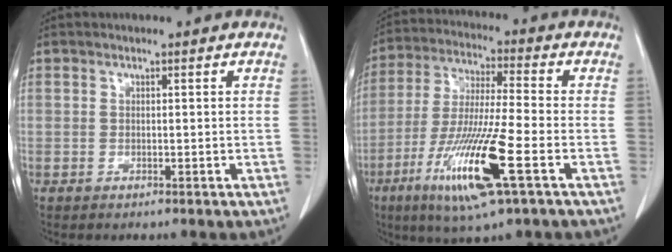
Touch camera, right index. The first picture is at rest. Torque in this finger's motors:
{"motor_torque": [1.76, -0.38, 0.89, 0.15]}